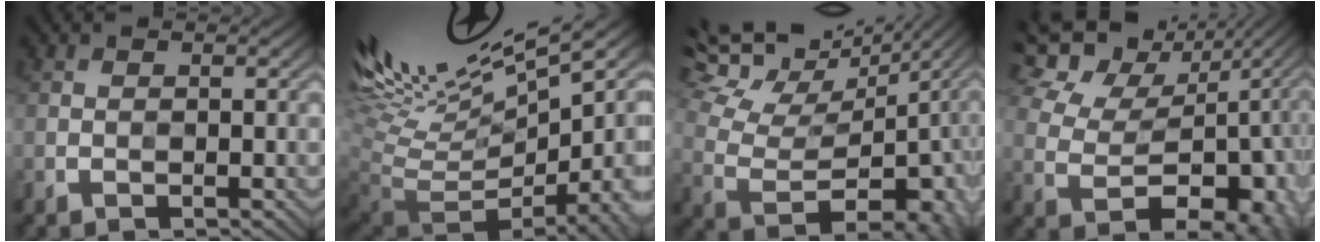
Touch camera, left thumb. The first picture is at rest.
{"total": 13.5, "force": [5.8, 3.5, 11.7], "torque": [-0.183, 0.032, 0.145]}
{"total": 14.1, "force": [9.9, 5.9, 8.1], "torque": [-0.166, 0.039, 0.160]}
{"total": 13.4, "force": [3.8, 9.2, 9.0], "torque": [-0.150, 0.041, 0.080]}